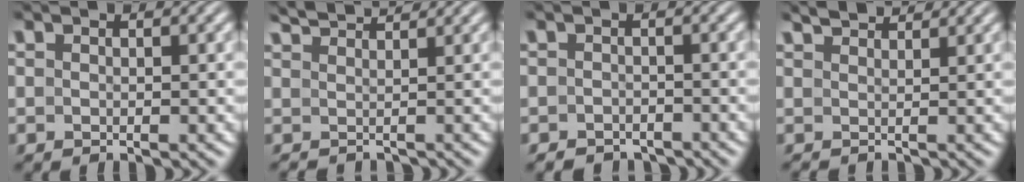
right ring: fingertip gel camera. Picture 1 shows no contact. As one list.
[{"total": 1.6, "force": [1.5, 0.1, 0.7], "torque": [-0.006, -0.008, 0.038]}, {"total": 3.3, "force": [-3.2, 0.8, -0.1], "torque": [0.005, -0.018, -0.047]}, {"total": 1.4, "force": [1.4, 0.0, 0.3], "torque": [0.002, -0.008, 0.036]}]